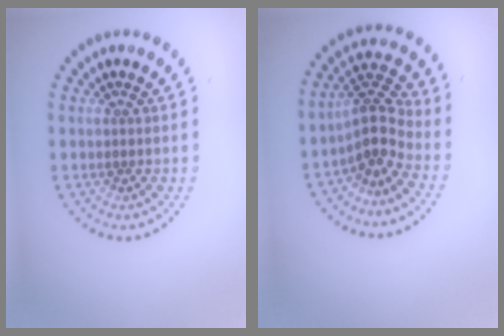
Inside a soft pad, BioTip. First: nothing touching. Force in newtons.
{"total": 3.4, "press": 2.8, "slide": 2.0}